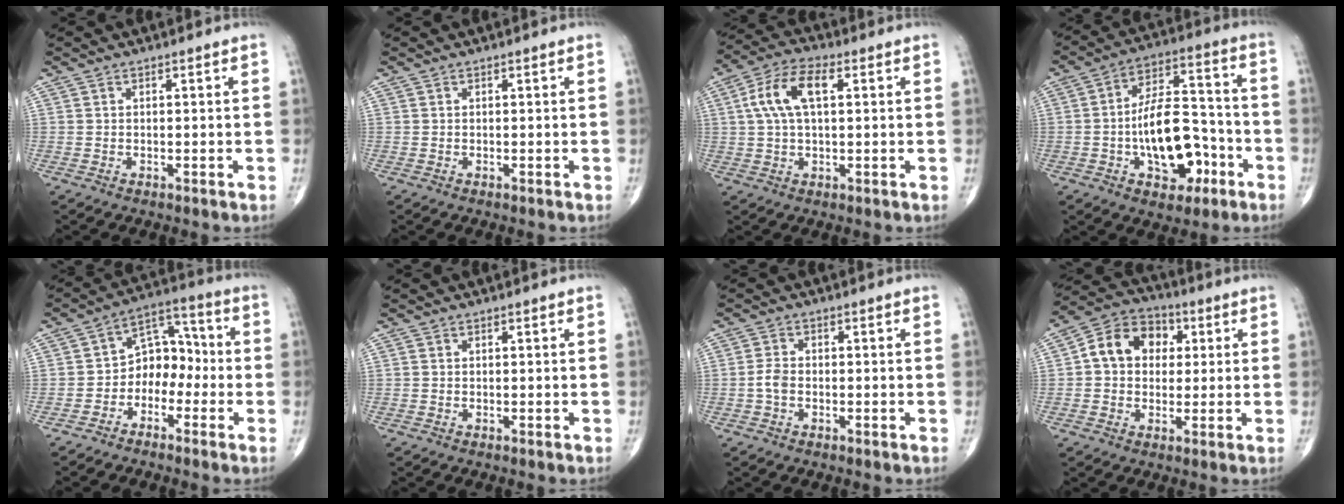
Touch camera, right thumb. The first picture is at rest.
{"total": 0.0}
{"total": 9.7, "force": [2.2, 4.6, 8.2], "torque": [-0.169, 0.023, 0.037]}
{"total": 15.8, "force": [-4.8, 8.8, 12.2], "torque": [-0.165, 0.049, -0.075]}
{"total": 8.7, "force": [-2.4, 6.4, 5.3], "torque": [-0.049, 0.049, -0.057]}
{"total": 0.0}
{"total": 2.4, "force": [-0.7, 1.5, 1.7], "torque": [-0.036, 0.008, -0.018]}
{"total": 11.3, "force": [2.0, 8.9, 6.6], "torque": [-0.080, 0.021, 0.020]}